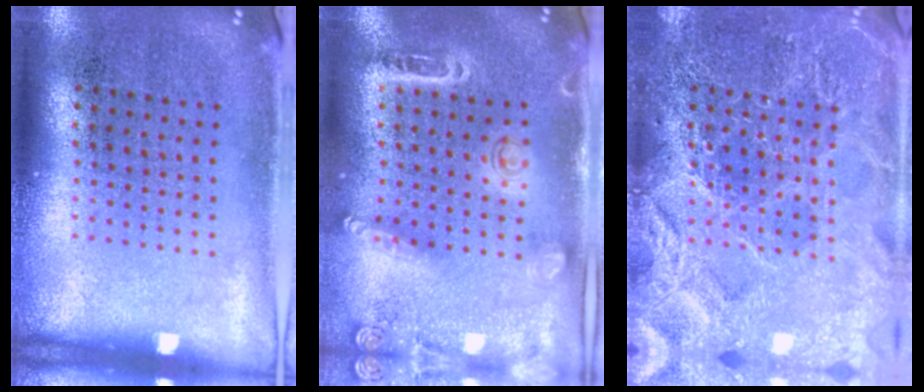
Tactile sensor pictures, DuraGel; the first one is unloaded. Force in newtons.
{"total": 1.5, "press": 1.5, "slide": 0.5}
{"total": 3.9, "press": 3.9, "slide": 0.5}